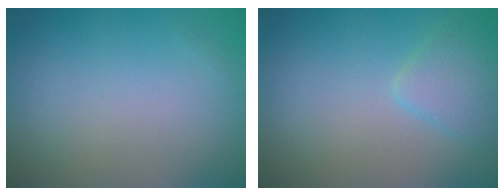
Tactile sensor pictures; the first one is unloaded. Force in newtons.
{"total": 2.5, "press": 2.5, "slide": 0.2}